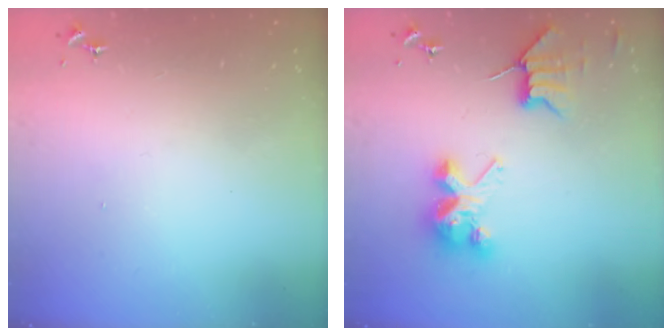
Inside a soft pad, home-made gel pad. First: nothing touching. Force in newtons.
{"total": 8.3, "press": 8.3, "slide": 0.4}